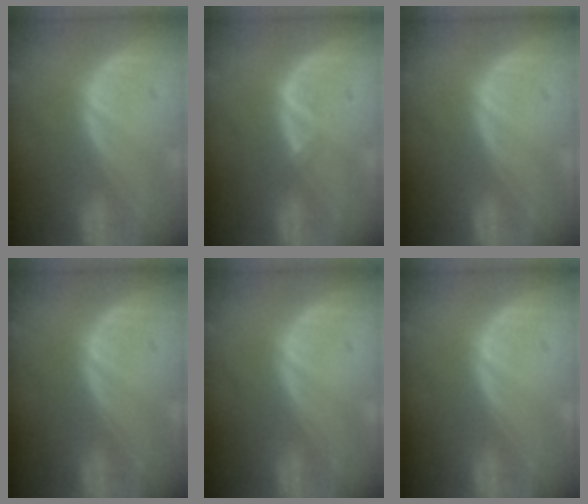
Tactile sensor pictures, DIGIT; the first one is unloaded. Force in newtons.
{"total": 1.0, "press": 0.9, "slide": 0.5}
{"total": 0.0}
{"total": 0.0}
{"total": 0.0}
{"total": 0.0}